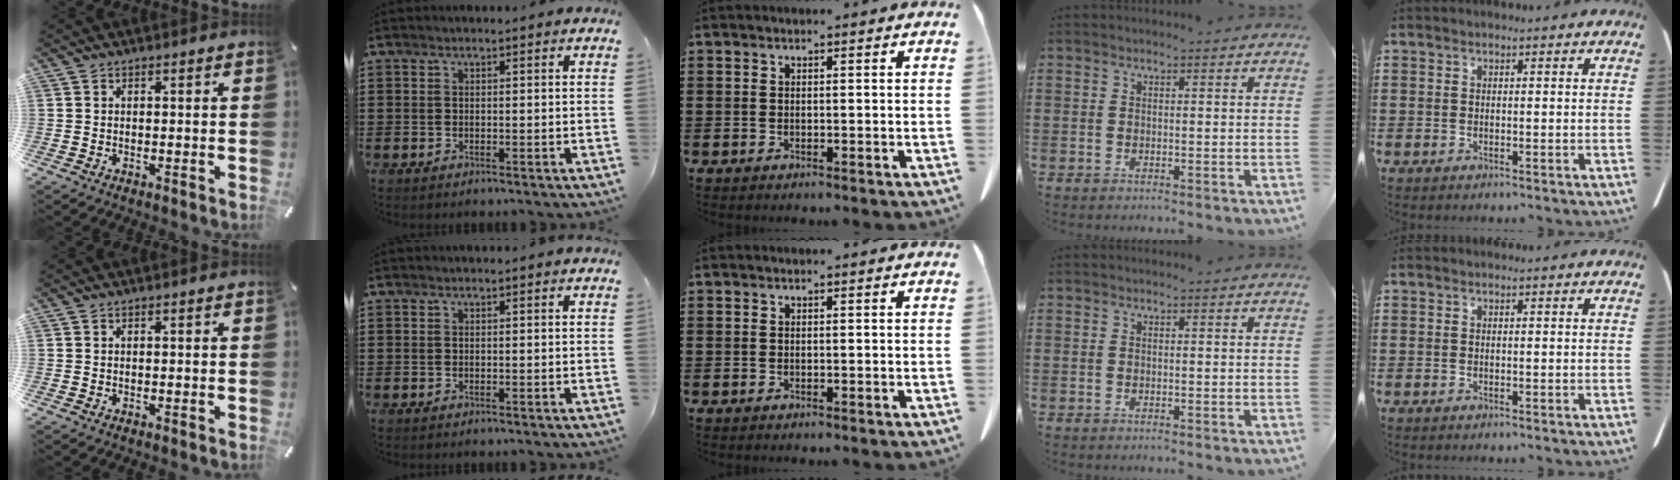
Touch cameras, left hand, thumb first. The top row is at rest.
{}